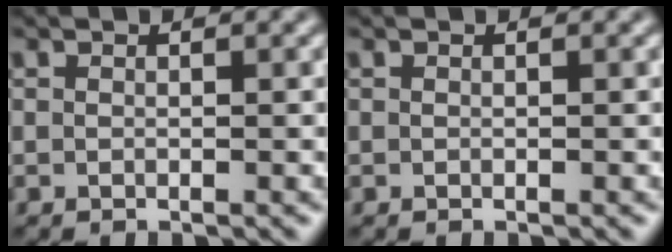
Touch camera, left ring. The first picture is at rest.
{"total": 0.0}